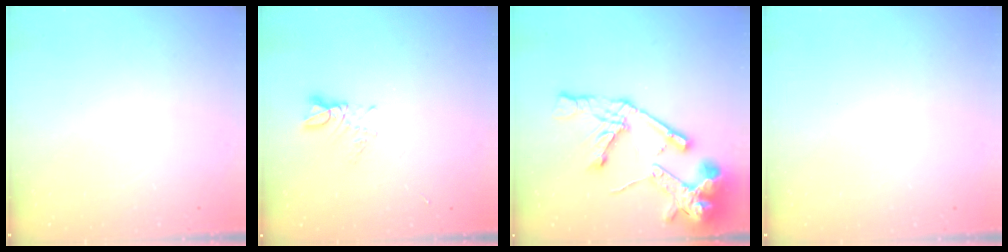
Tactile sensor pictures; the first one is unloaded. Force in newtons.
{"total": 3.0, "press": 3.0, "slide": 0.3}
{"total": 19.9, "press": 19.8, "slide": 2.0}
{"total": 0.0}